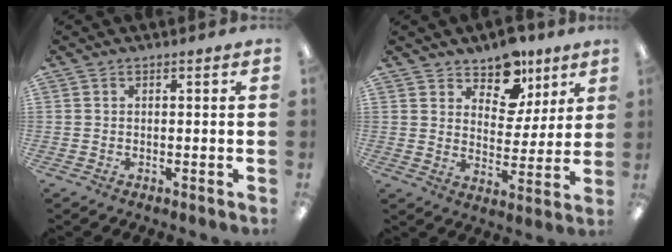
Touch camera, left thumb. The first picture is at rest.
{"total": 10.6, "force": [7.9, 6.1, 3.5], "torque": [-0.048, -0.050, 0.144]}